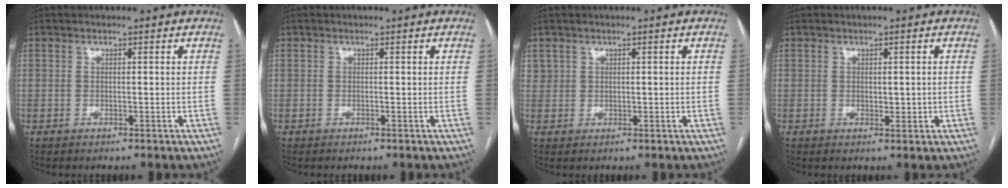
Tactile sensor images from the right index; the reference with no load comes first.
{"total": 0.0}
{"total": 1.5, "force": [0.8, 1.2, 0.2], "torque": [0.001, 0.007, 0.015]}
{"total": 1.8, "force": [0.0, 0.9, 1.5], "torque": [-0.020, -0.002, 0.003]}